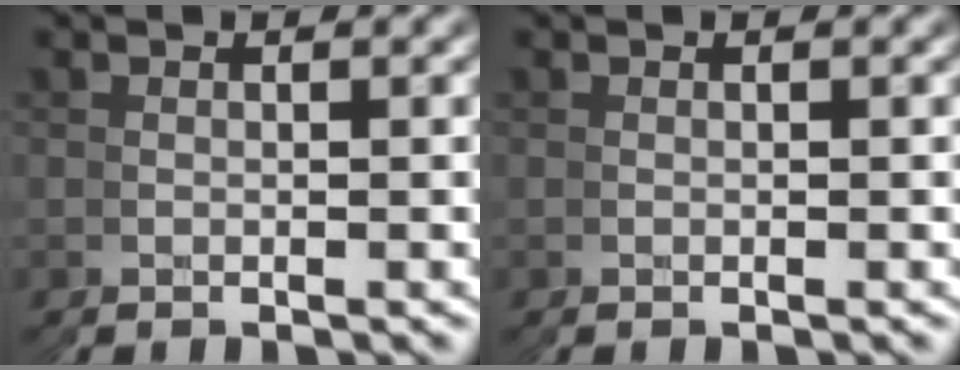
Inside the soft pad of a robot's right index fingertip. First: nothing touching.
{"total": 0.0}